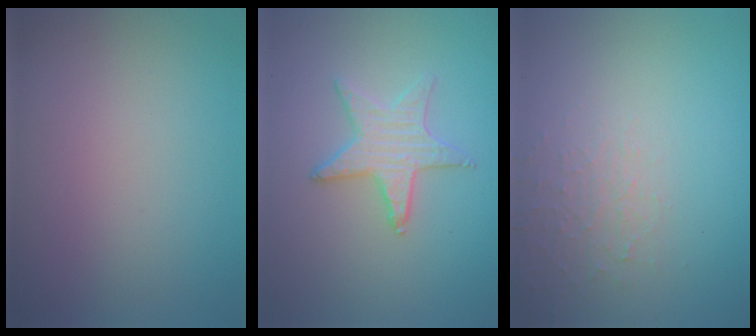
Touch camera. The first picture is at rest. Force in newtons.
{"total": 2.4, "press": 2.4, "slide": 0.2}
{"total": 2.1, "press": 2.0, "slide": 0.5}